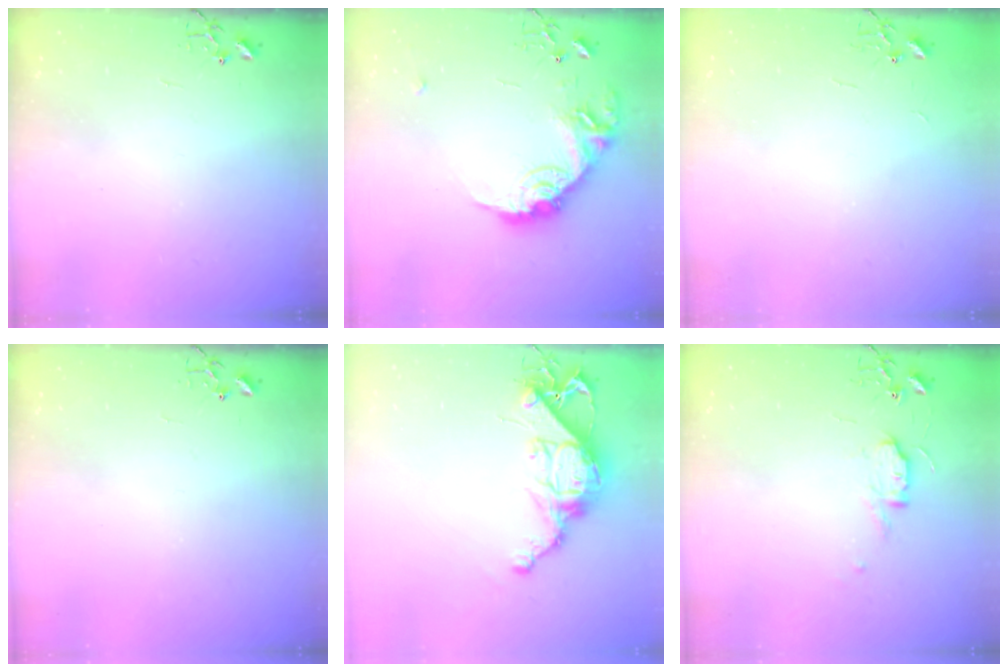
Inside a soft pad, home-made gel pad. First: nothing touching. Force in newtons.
{"total": 17.6, "press": 17.6, "slide": 0.8}
{"total": 2.2, "press": 2.2, "slide": 0.3}
{"total": 0.0}
{"total": 12.8, "press": 12.7, "slide": 1.0}
{"total": 7.3, "press": 7.3, "slide": 0.7}